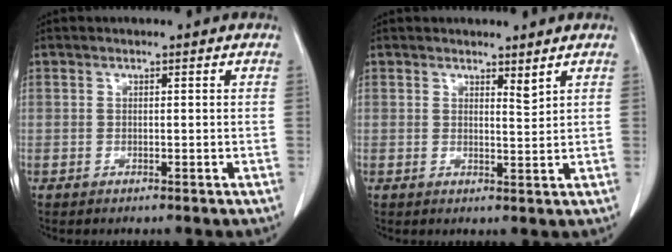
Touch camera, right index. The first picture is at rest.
{"total": 2.0, "force": [1.7, 0.1, 1.0], "torque": [-0.015, -0.015, 0.028]}